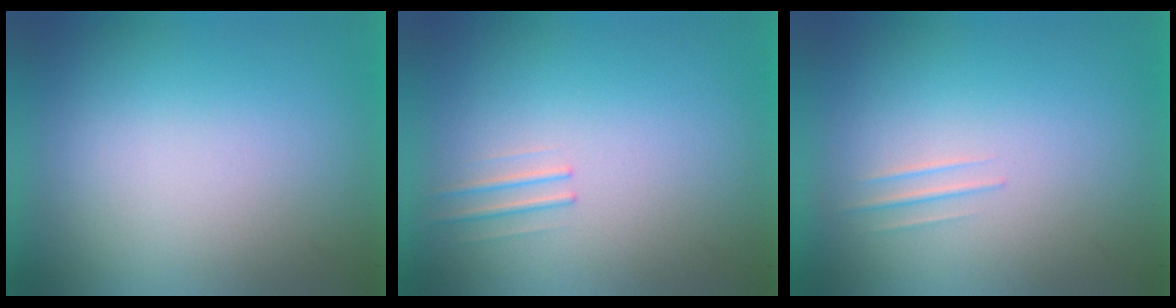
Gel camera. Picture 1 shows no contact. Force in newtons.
{"total": 1.0}
{"total": 1.1}